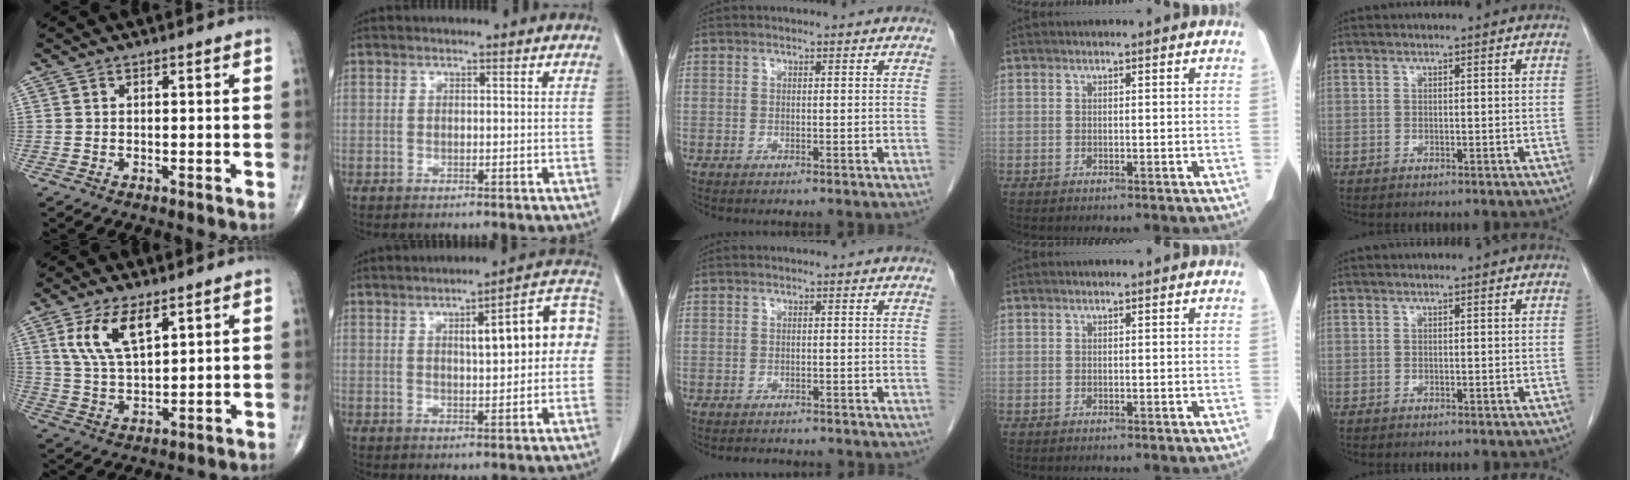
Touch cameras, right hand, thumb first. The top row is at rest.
{"thumb": {"total": 9.7, "force": [4.9, 4.1, 7.3], "torque": [-0.135, -0.020, 0.103]}, "index": {"total": 11.2, "force": [1.5, 2.5, 10.8], "torque": [-0.140, 0.039, 0.019]}, "middle": {"total": 4.6, "force": [-4.2, 1.3, 1.5], "torque": [-0.023, -0.002, -0.050]}}